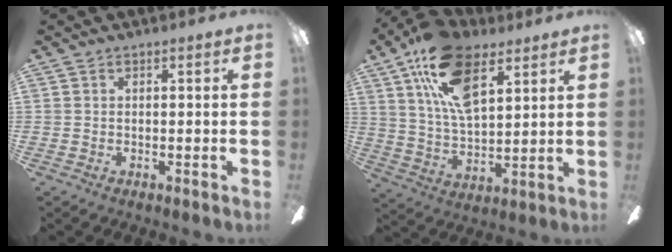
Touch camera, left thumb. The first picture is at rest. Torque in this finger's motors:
{"motor_torque": [0.09, 0.49, 1.82, -0.95, 0.47]}